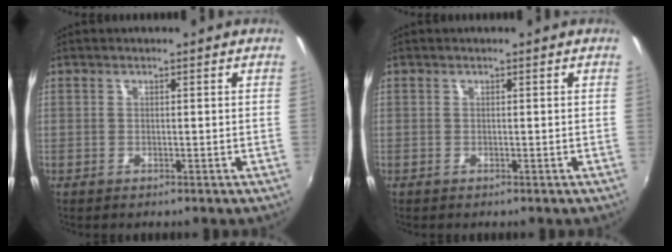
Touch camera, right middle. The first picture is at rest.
{"total": 0.0}